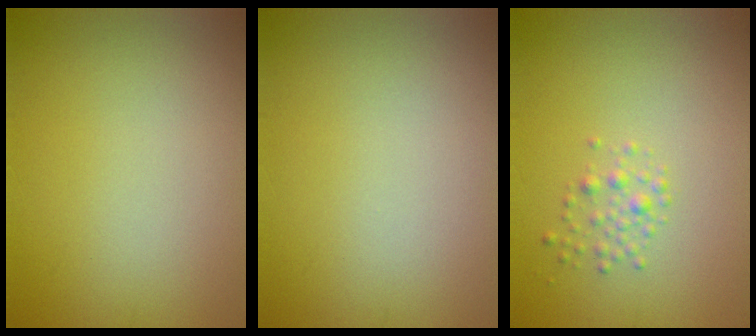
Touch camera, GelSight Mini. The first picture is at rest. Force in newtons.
{"total": 0.0}
{"total": 1.3, "press": 1.3, "slide": 0.0}